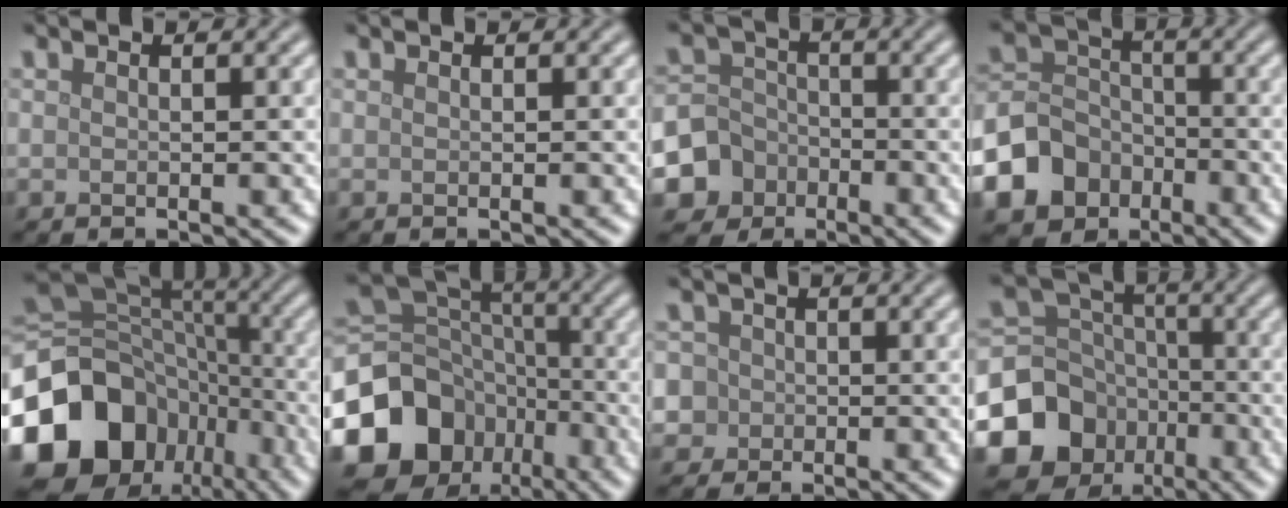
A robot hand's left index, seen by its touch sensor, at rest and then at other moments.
{"total": 0.0}
{"total": 6.9, "force": [-3.2, 6.1, 0.9], "torque": [-0.013, -0.004, -0.082]}
{"total": 8.7, "force": [-4.5, 7.2, 2.3], "torque": [-0.049, -0.009, -0.104]}
{"total": 19.2, "force": [-7.8, 15.1, 8.8], "torque": [-0.214, -0.004, -0.133]}
{"total": 16.1, "force": [-8.0, 12.5, 6.3], "torque": [-0.167, -0.010, -0.132]}
{"total": 5.6, "force": [-0.3, 5.4, 1.7], "torque": [-0.037, 0.029, -0.037]}
{"total": 13.5, "force": [-6.3, 11.1, 4.3], "torque": [-0.100, -0.029, -0.122]}